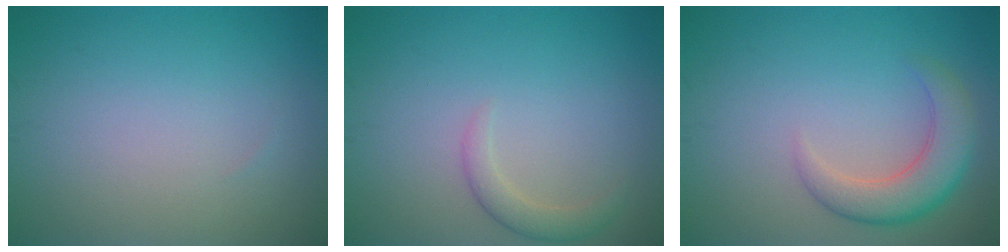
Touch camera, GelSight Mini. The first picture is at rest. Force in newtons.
{"total": 1.8, "press": 1.8, "slide": 0.2}
{"total": 4.3, "press": 4.3, "slide": 0.2}